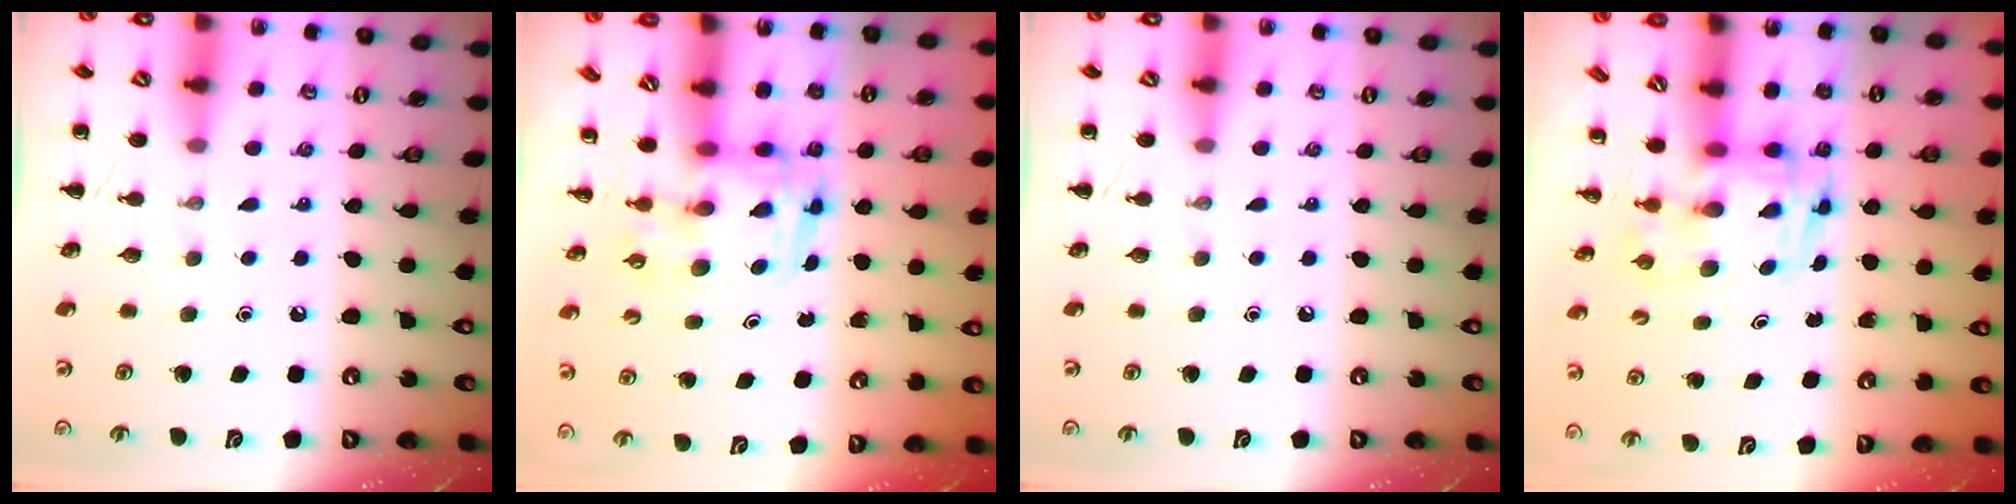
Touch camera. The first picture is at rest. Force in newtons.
{"total": 3.6, "press": 3.5, "slide": 0.6}
{"total": 0.0}
{"total": 3.6, "press": 3.5, "slide": 0.6}